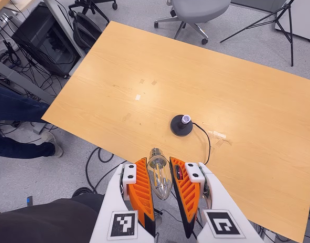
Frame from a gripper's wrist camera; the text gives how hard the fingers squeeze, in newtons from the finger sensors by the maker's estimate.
{"total": 14.0, "left": 15.3, "right": 12.7}